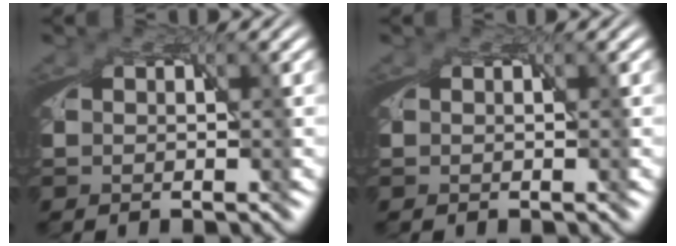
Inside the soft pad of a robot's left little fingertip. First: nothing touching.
{"total": 0.0}